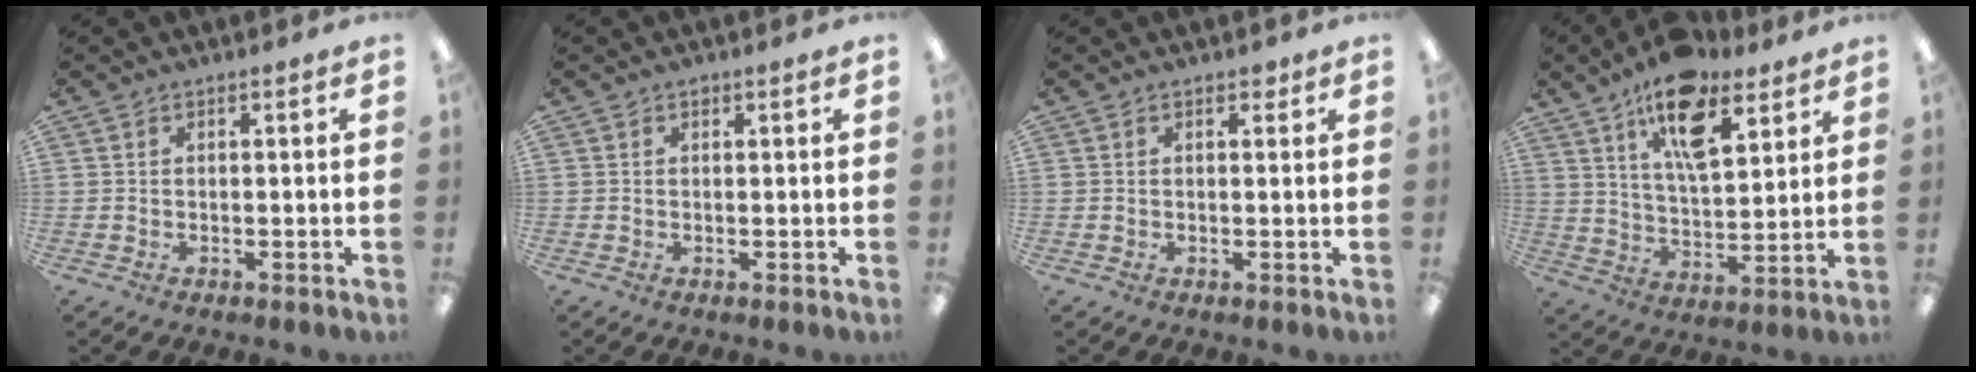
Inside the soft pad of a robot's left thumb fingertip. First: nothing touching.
{"total": 0.6, "force": [0.4, 0.4, 0.1], "torque": [0.002, -0.001, 0.005]}
{"total": 1.4, "force": [0.8, 0.9, 0.8], "torque": [-0.001, -0.004, 0.011]}
{"total": 15.7, "force": [10.2, 7.0, 9.7], "torque": [-0.154, -0.040, 0.175]}